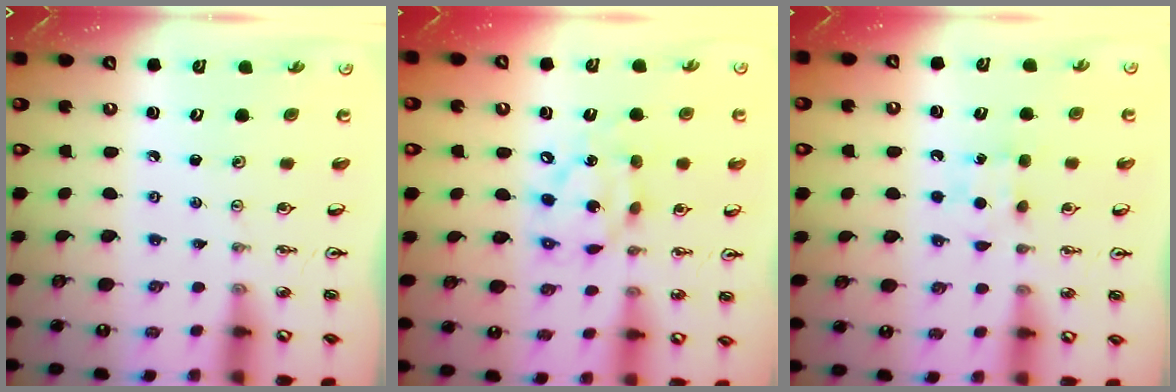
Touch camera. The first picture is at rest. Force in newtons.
{"total": 13.0, "press": 13.0, "slide": 1.2}
{"total": 6.3, "press": 6.2, "slide": 0.8}